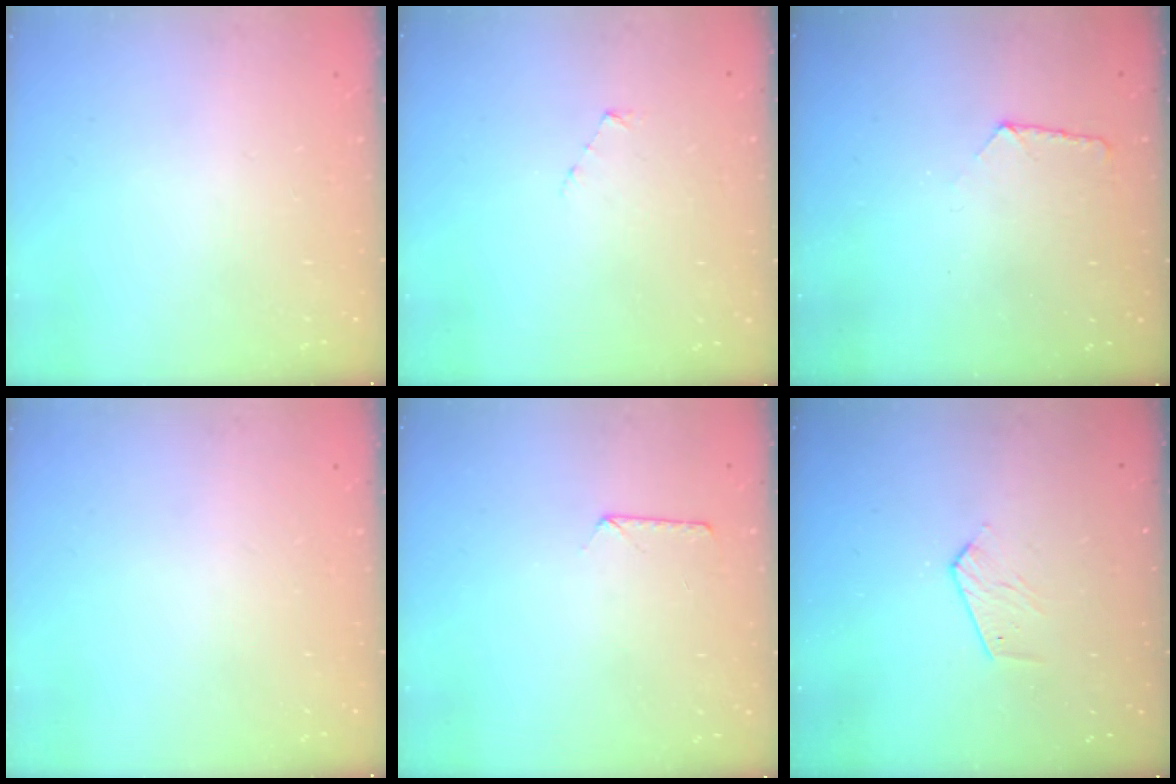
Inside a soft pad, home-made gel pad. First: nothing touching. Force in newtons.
{"total": 2.5, "press": 2.5, "slide": 0.2}
{"total": 5.5, "press": 5.4, "slide": 0.5}
{"total": 0.0}
{"total": 6.9, "press": 6.9, "slide": 0.6}
{"total": 4.8, "press": 4.8, "slide": 0.5}